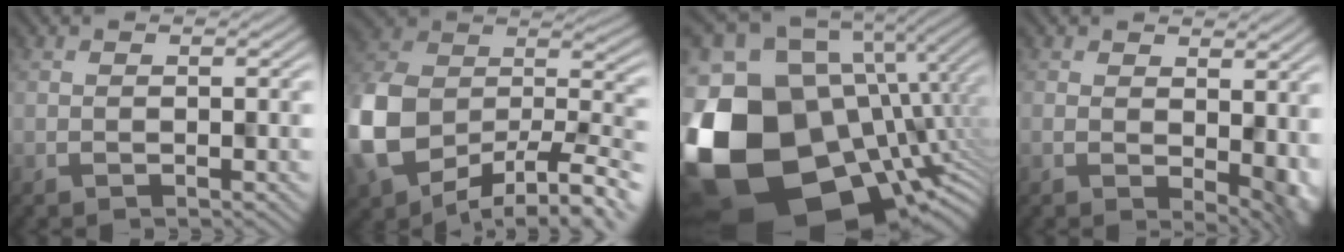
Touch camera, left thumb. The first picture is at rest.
{"total": 17.0, "force": [-6.3, 12.1, 10.1], "torque": [-0.260, -0.041, -0.088]}
{"total": 20.5, "force": [-3.8, 14.9, 13.5], "torque": [-0.333, -0.060, -0.012]}
{"total": 5.2, "force": [-0.5, 2.6, 4.5], "torque": [-0.061, -0.015, 0.014]}